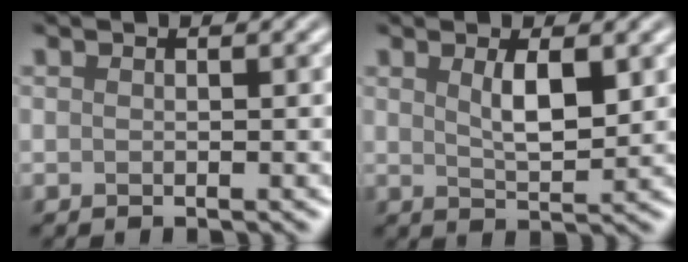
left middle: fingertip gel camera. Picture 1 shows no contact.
{"total": 3.1, "force": [1.2, 0.9, 2.7], "torque": [-0.049, -0.003, 0.023]}